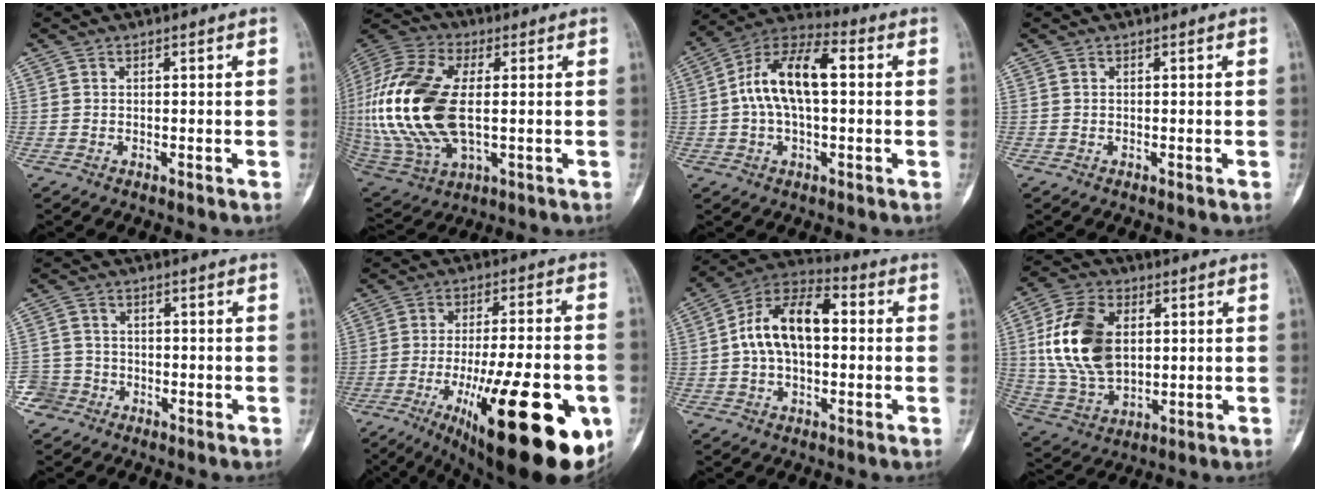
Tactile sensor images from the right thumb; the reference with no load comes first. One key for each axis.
{"total": 24.4, "fx": 0.5, "fy": 13.0, "fz": 20.6, "tx": -0.462, "ty": -0.008, "tz": 0.016}
{"total": 13.9, "fx": 1.2, "fy": 7.0, "fz": 12.0, "tx": -0.219, "ty": 0.040, "tz": 0.012}
{"total": 0.0}
{"total": 4.6, "fx": -2.6, "fy": 3.8, "fz": -0.1, "tx": 0.023, "ty": 0.019, "tz": -0.052}
{"total": 29.4, "fx": -10.6, "fy": 9.2, "fz": 25.8, "tx": -0.333, "ty": 0.009, "tz": -0.142}
{"total": 14.4, "fx": 0.9, "fy": 8.5, "fz": 11.6, "tx": -0.193, "ty": 0.039, "tz": 0.004}
{"total": 16.9, "fx": 2.9, "fy": 10.8, "fz": 12.7, "tx": -0.234, "ty": -0.003, "tz": 0.062}